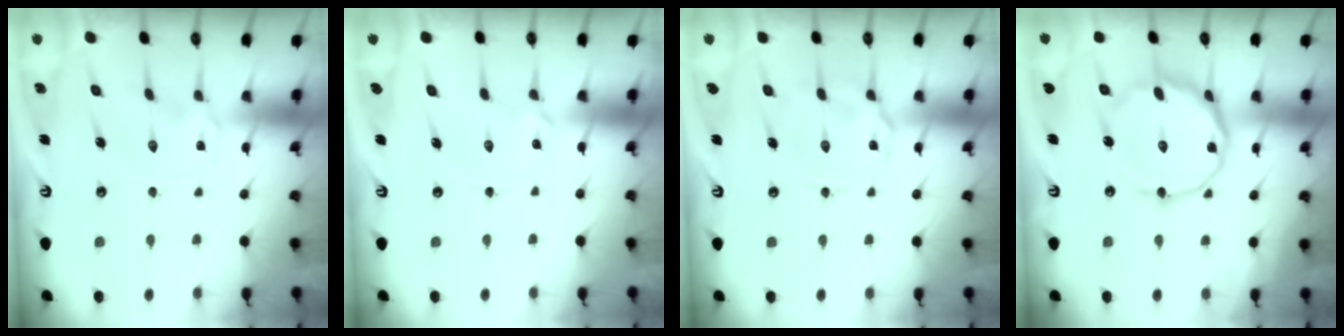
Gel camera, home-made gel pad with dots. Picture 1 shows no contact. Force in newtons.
{"total": 1.6, "press": 1.6, "slide": 0.2}
{"total": 4.2, "press": 4.2, "slide": 0.2}
{"total": 15.2, "press": 15.1, "slide": 0.9}